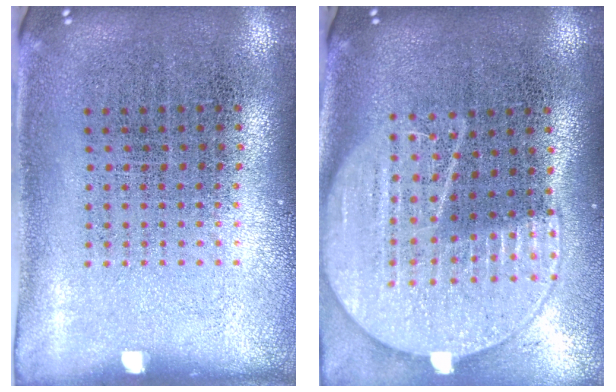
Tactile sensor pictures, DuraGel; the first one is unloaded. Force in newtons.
{"total": 2.0, "press": 1.8, "slide": 0.9}